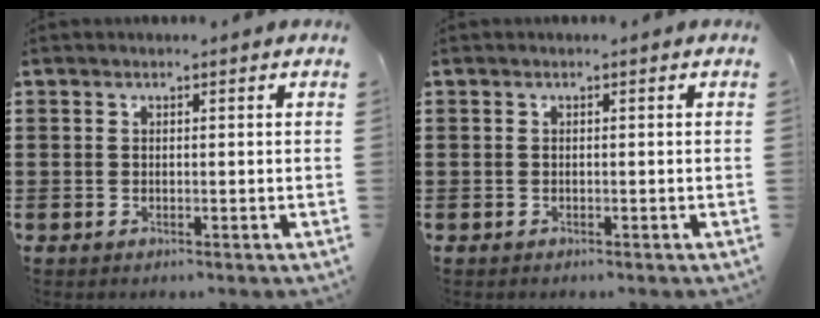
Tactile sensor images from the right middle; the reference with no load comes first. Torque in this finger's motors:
{"motor_torque": [0.52, -0.33, 0.01, 0.00]}